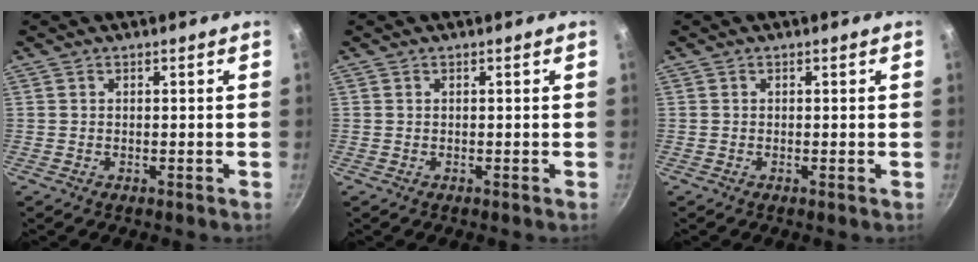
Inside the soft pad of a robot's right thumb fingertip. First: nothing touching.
{"total": 0.0}
{"total": 0.0}